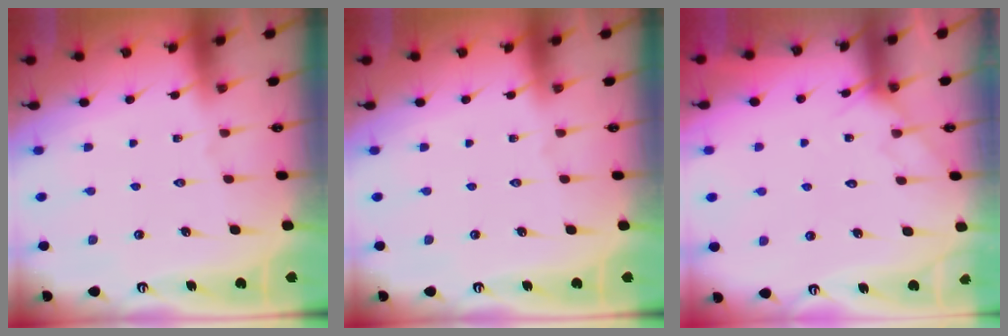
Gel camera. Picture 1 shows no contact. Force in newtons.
{"total": 0.0}
{"total": 6.1, "press": 6.1, "slide": 0.5}